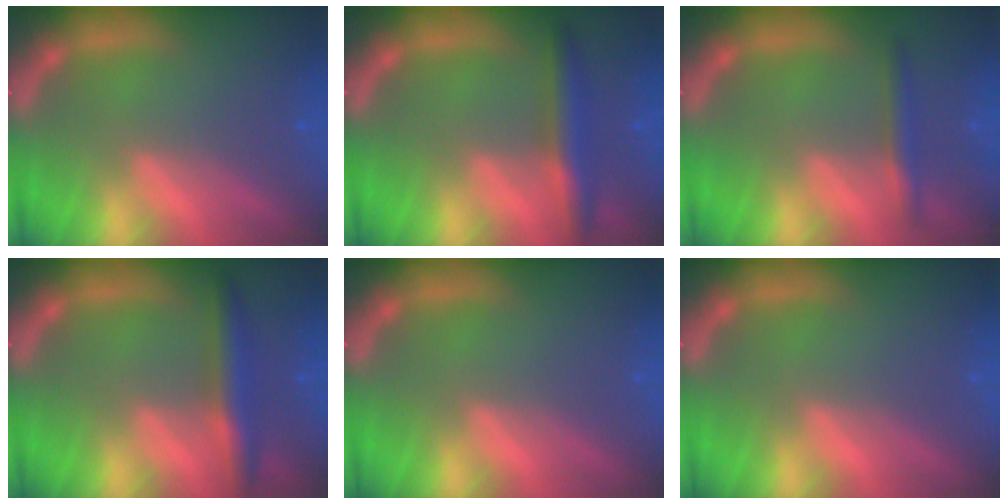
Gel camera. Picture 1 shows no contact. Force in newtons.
{"total": 4.5}
{"total": 2.4}
{"total": 4.5}
{"total": 0.0}
{"total": 0.0}